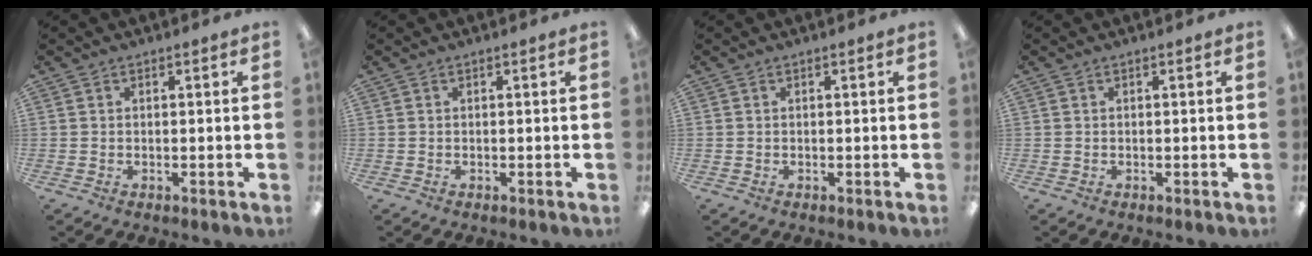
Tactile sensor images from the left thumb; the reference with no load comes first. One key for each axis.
{"total": 0.0}
{"total": 0.0}
{"total": 0.0}